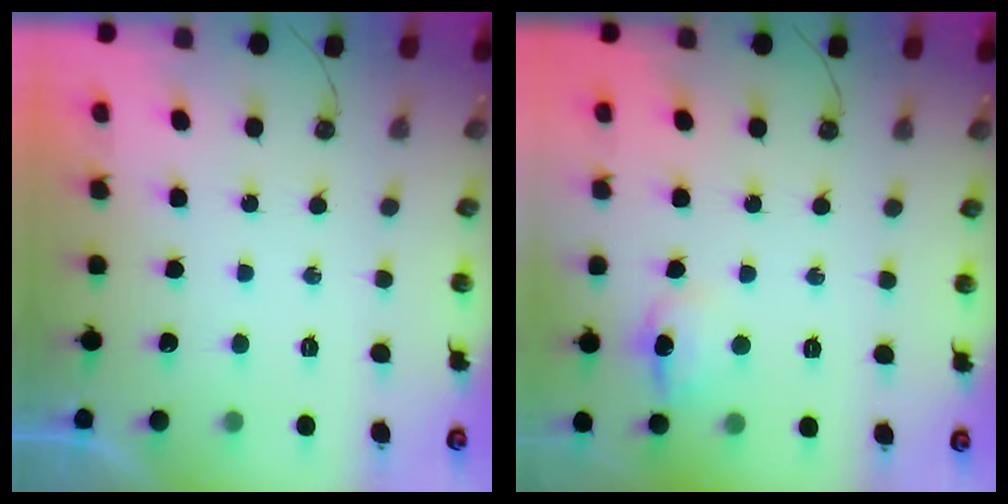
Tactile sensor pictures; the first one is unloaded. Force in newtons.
{"total": 8.3, "press": 8.2, "slide": 0.8}